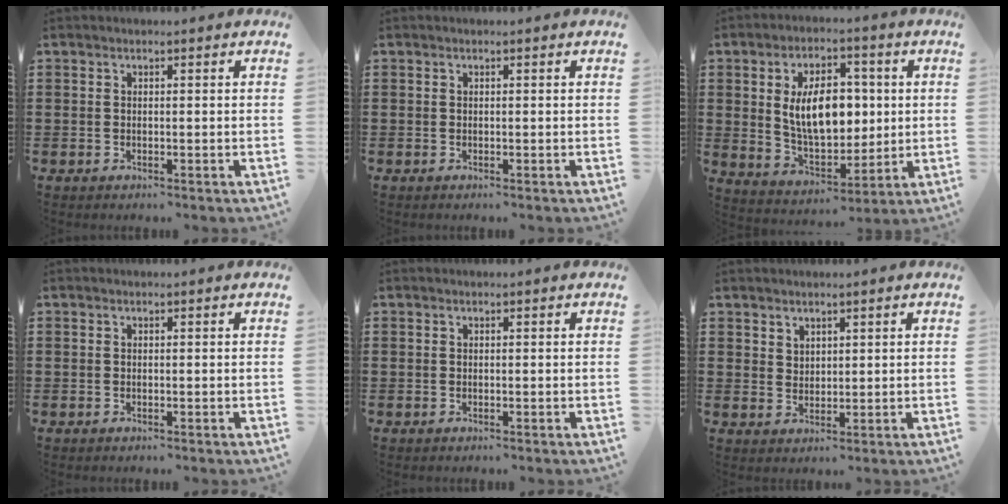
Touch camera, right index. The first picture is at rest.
{"total": 0.0}
{"total": 10.6, "force": [1.7, 6.3, 8.3], "torque": [-0.159, 0.007, 0.025]}
{"total": 0.0}
{"total": 0.0}
{"total": 2.4, "force": [1.9, 1.4, 0.1], "torque": [-0.007, 0.005, 0.038]}